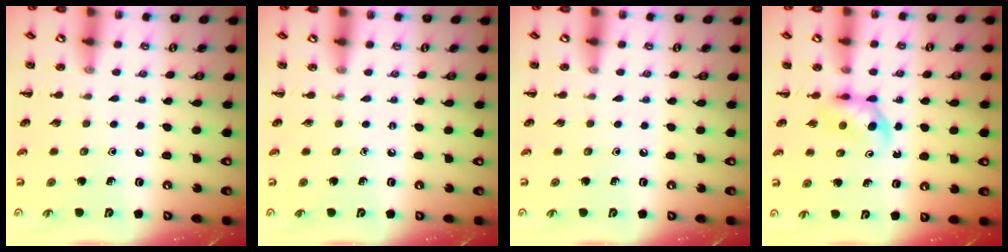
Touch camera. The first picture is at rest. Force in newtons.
{"total": 0.0}
{"total": 0.0}
{"total": 4.2, "press": 4.0, "slide": 1.2}